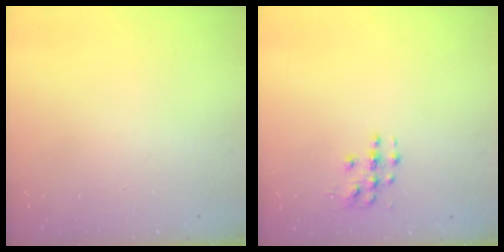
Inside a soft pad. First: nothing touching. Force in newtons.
{"total": 4.2, "press": 4.2, "slide": 0.1}